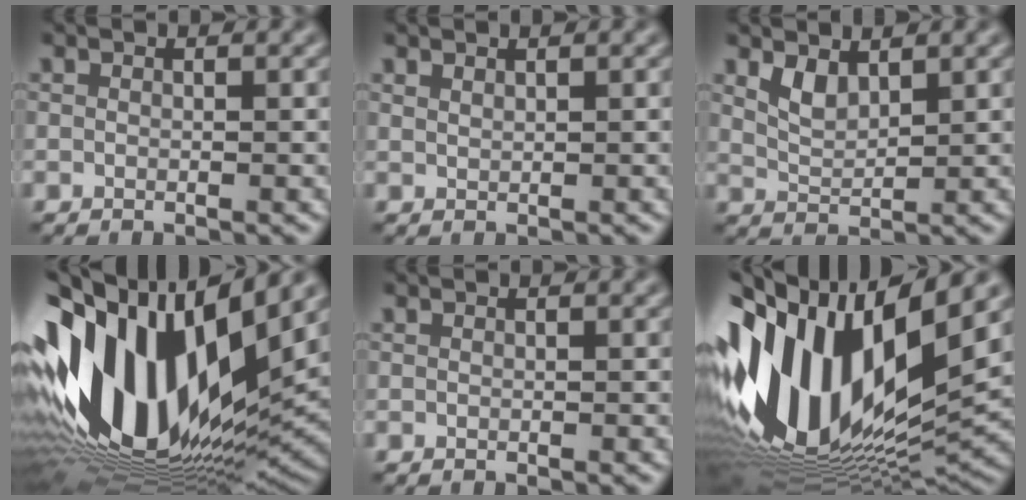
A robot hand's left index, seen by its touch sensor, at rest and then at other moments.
{"total": 0.6, "force": [0.6, 0.1, 0.0], "torque": [0.001, 0.000, 0.009]}
{"total": 1.8, "force": [1.1, 0.9, 1.1], "torque": [-0.029, -0.009, 0.031]}
{"total": 17.0, "force": [0.2, 9.6, 14.1], "torque": [-0.278, 0.016, -0.007]}
{"total": 0.0}
{"total": 17.4, "force": [-0.2, 8.3, 15.3], "torque": [-0.303, 0.005, -0.013]}